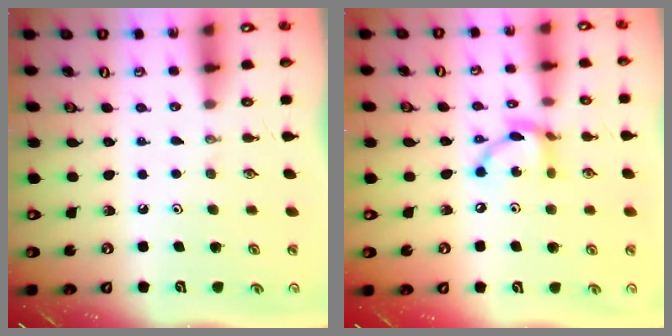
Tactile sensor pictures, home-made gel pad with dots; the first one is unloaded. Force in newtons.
{"total": 10.9, "press": 10.9, "slide": 0.7}